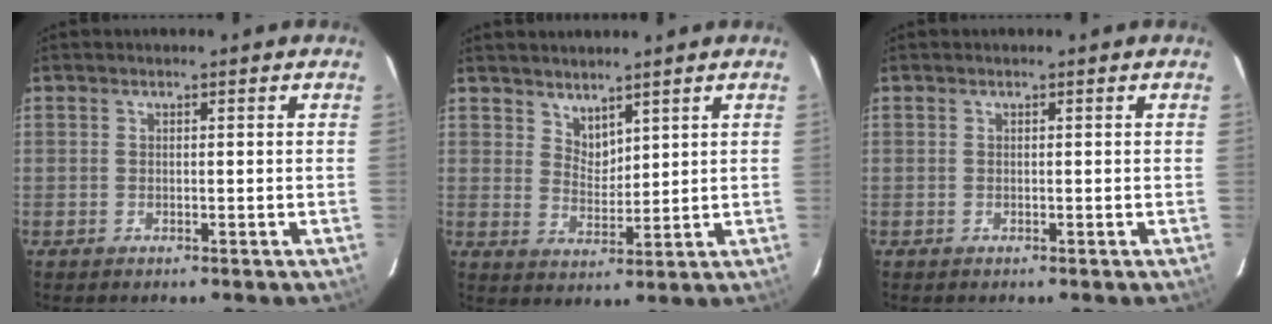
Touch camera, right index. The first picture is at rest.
{"total": 4.1, "force": [3.4, 1.8, 1.2], "torque": [-0.015, -0.004, 0.065]}
{"total": 0.0}